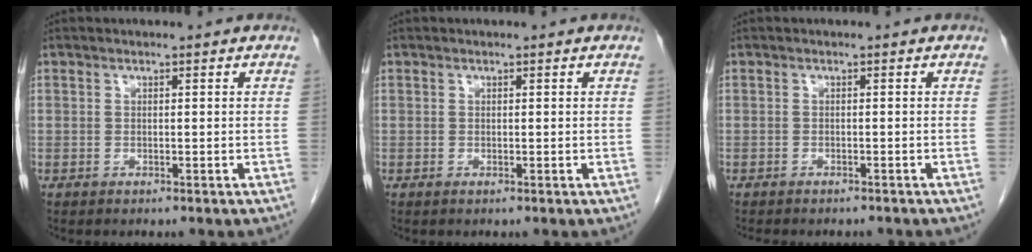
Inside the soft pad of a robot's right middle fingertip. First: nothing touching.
{"total": 0.0}
{"total": 6.0, "force": [-5.3, 1.7, 2.1], "torque": [-0.023, -0.001, -0.068]}